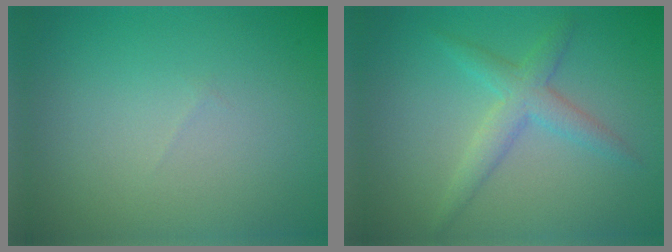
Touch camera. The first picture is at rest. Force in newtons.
{"total": 2.9, "press": 2.9, "slide": 0.1}